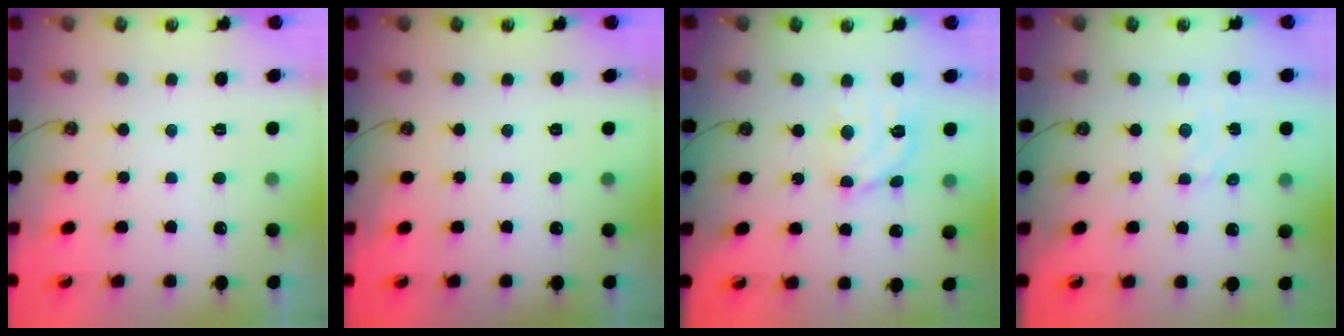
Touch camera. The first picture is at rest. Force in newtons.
{"total": 0.0}
{"total": 12.5, "press": 12.4, "slide": 1.0}
{"total": 3.0, "press": 2.9, "slide": 0.6}